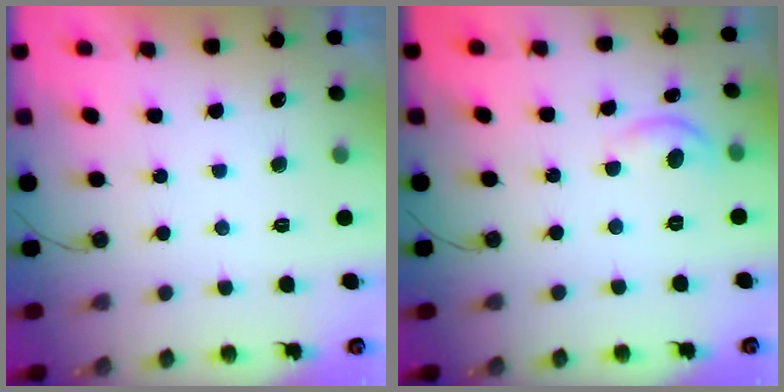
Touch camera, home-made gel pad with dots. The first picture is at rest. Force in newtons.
{"total": 5.5, "press": 5.5, "slide": 0.6}